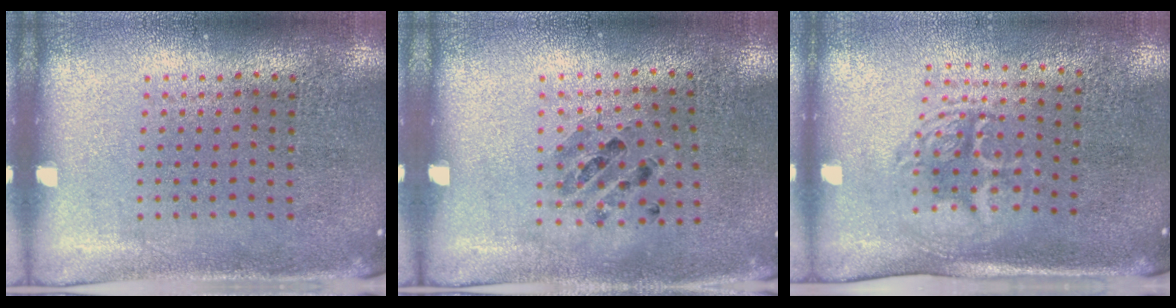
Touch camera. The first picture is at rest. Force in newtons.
{"total": 0.8, "press": 0.7, "slide": 0.3}
{"total": 1.7, "press": 1.4, "slide": 1.0}